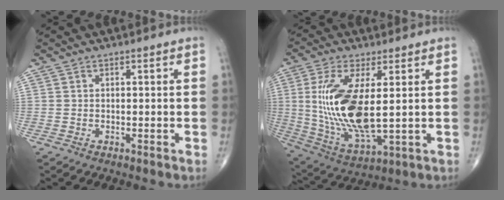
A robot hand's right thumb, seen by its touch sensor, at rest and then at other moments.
{"total": 17.4, "force": [1.6, 6.6, 16.0], "torque": [-0.337, -0.022, 0.045]}